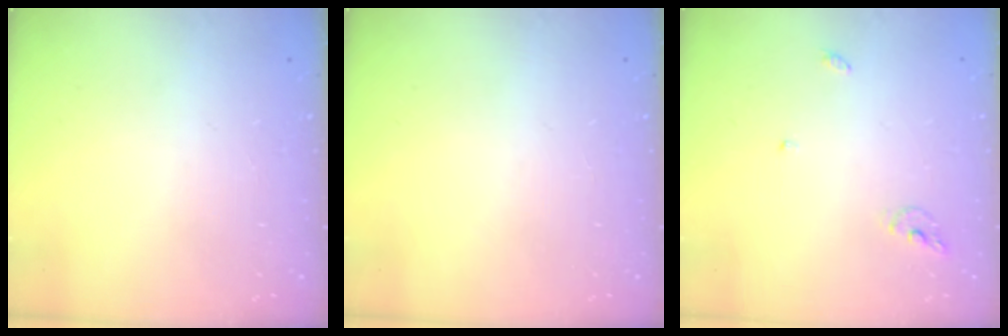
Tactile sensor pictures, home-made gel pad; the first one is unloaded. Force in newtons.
{"total": 0.0}
{"total": 4.9, "press": 4.9, "slide": 0.4}